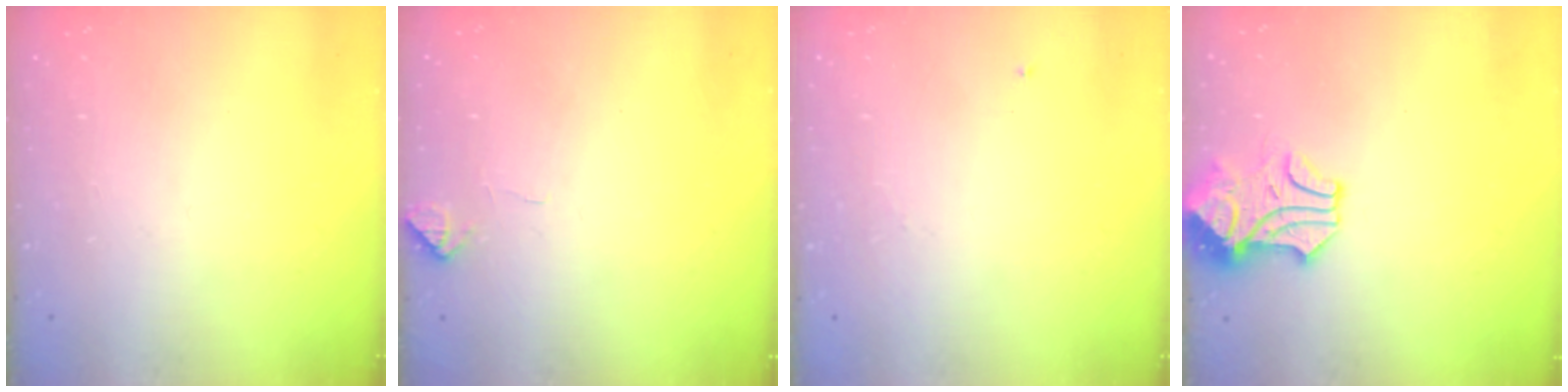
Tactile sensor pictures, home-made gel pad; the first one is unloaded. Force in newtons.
{"total": 2.7, "press": 2.7, "slide": 0.4}
{"total": 0.0}
{"total": 1.2, "press": 0.7, "slide": 1.0}